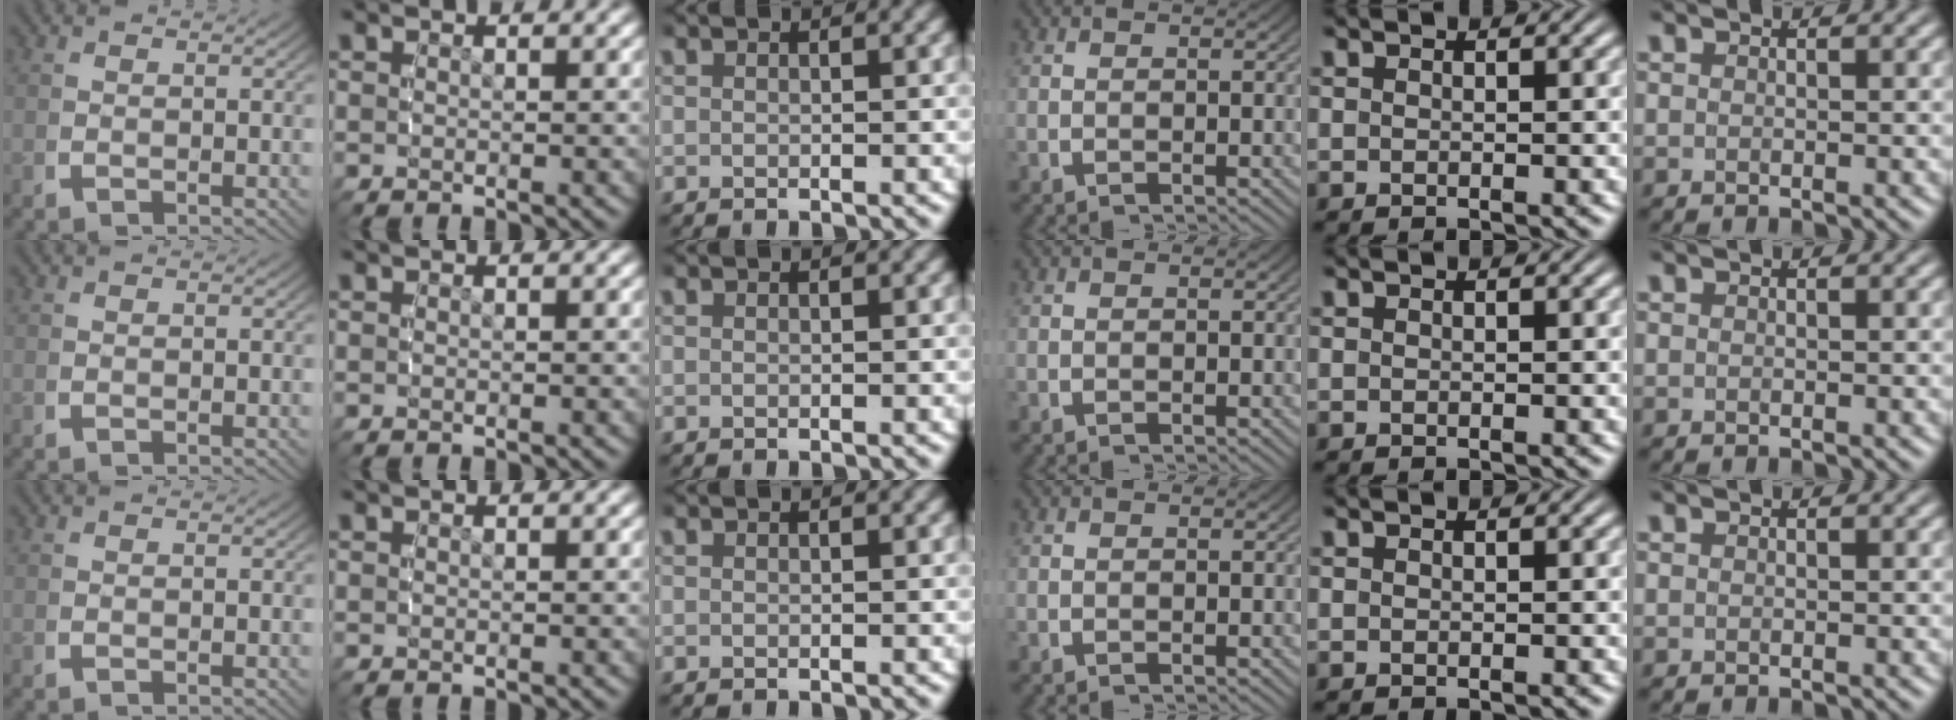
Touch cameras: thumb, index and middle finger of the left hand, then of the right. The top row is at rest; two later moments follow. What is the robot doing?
{"motion": "reach", "object": "pencil case"}